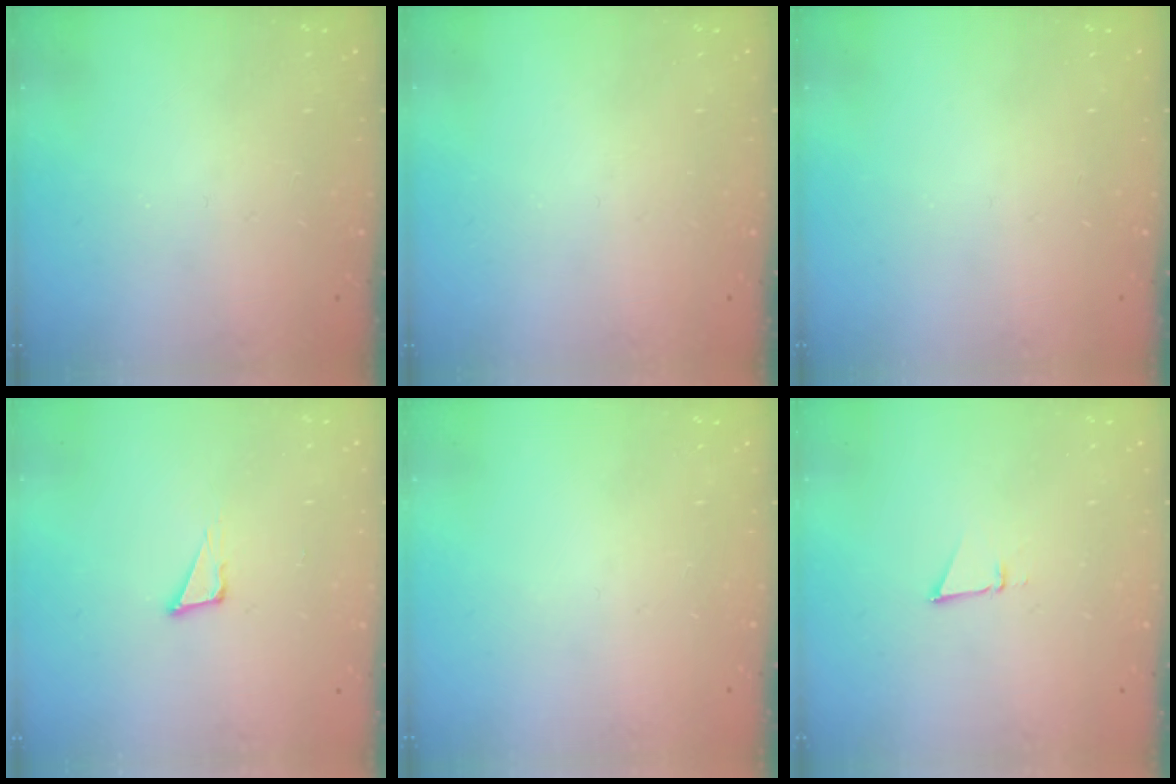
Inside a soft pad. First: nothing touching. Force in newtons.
{"total": 0.0}
{"total": 0.0}
{"total": 3.8, "press": 3.7, "slide": 0.8}
{"total": 0.0}
{"total": 2.6, "press": 2.5, "slide": 0.8}